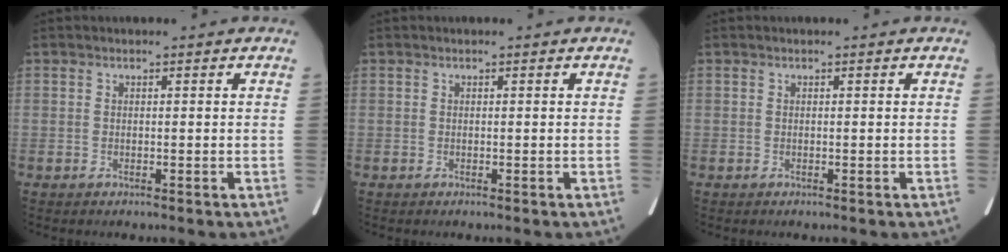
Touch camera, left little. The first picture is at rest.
{"total": 0.0}
{"total": 0.0}